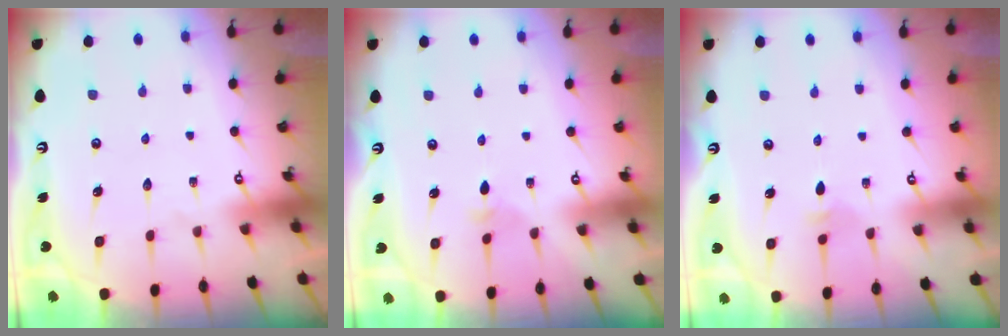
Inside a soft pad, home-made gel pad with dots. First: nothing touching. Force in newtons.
{"total": 2.0, "press": 2.0, "slide": 0.5}
{"total": 2.6, "press": 2.5, "slide": 0.5}